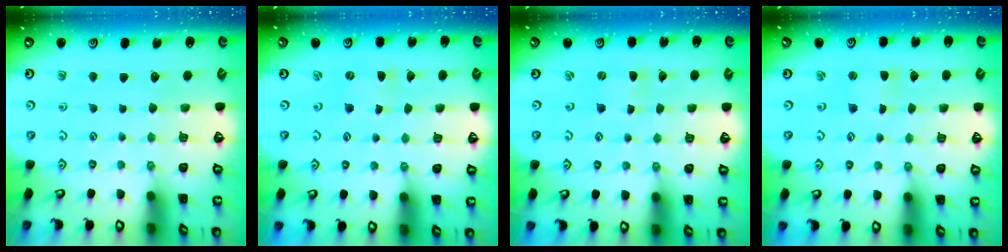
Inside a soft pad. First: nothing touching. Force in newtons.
{"total": 0.0}
{"total": 0.0}
{"total": 0.7, "press": 0.7, "slide": 0.1}